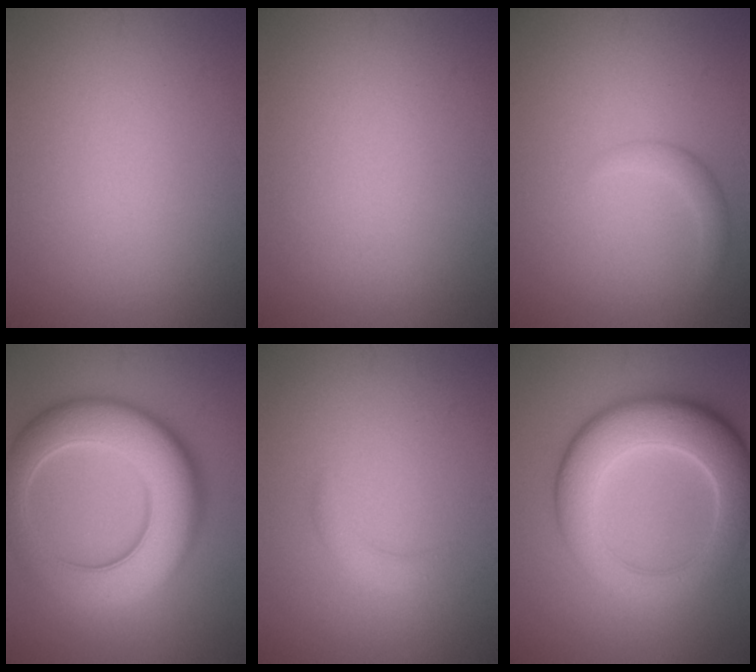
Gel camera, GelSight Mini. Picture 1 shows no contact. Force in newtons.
{"total": 0.0}
{"total": 1.5, "press": 1.5, "slide": 0.0}
{"total": 10.4, "press": 10.4, "slide": 0.5}
{"total": 1.4, "press": 1.4, "slide": 0.0}
{"total": 8.9, "press": 8.9, "slide": 0.3}